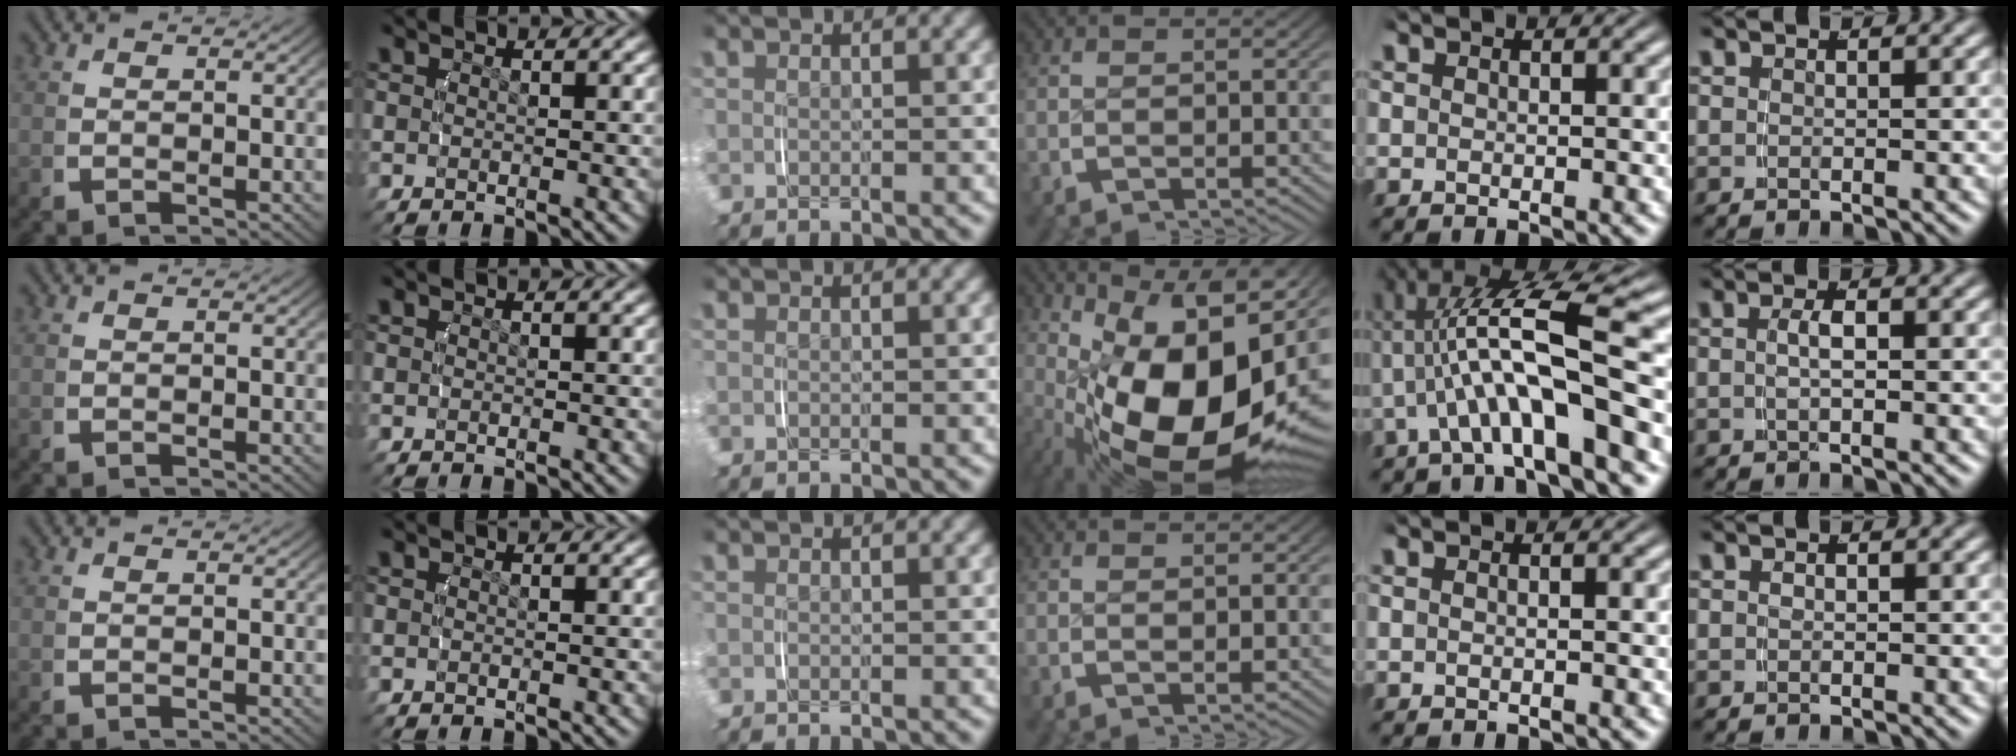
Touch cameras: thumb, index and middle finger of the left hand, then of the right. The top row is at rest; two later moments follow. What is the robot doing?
{"motion": "lift_and_place", "object": "camera"}